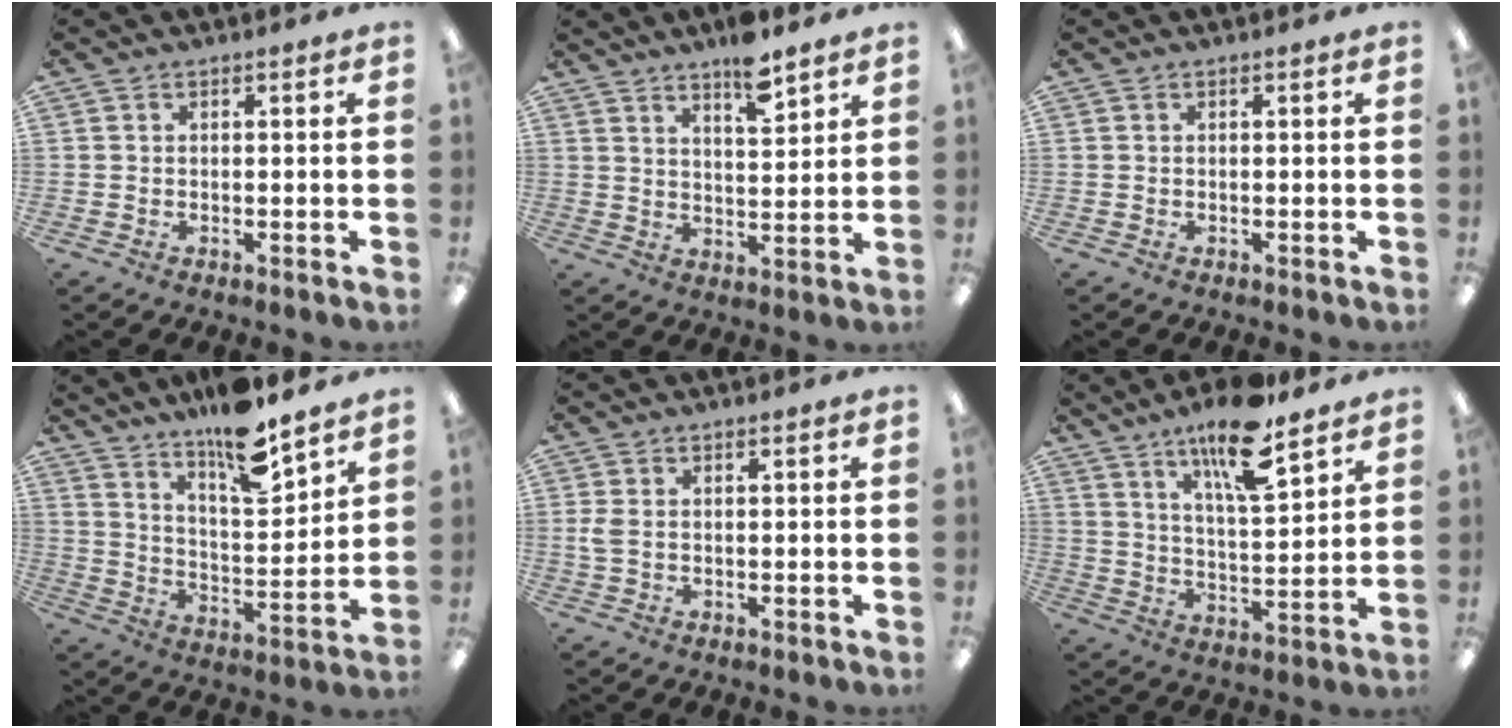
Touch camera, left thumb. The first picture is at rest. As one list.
[{"total": 7.7, "force": [6.2, 2.0, 4.1], "torque": [-0.057, -0.041, 0.103]}, {"total": 0.0}, {"total": 13.5, "force": [11.5, 2.8, 6.5], "torque": [-0.106, -0.083, 0.197]}, {"total": 2.5, "force": [0.2, 1.2, 2.2], "torque": [-0.051, 0.001, 0.001]}, {"total": 15.0, "force": [10.9, 4.0, 9.6], "torque": [-0.155, -0.059, 0.178]}]